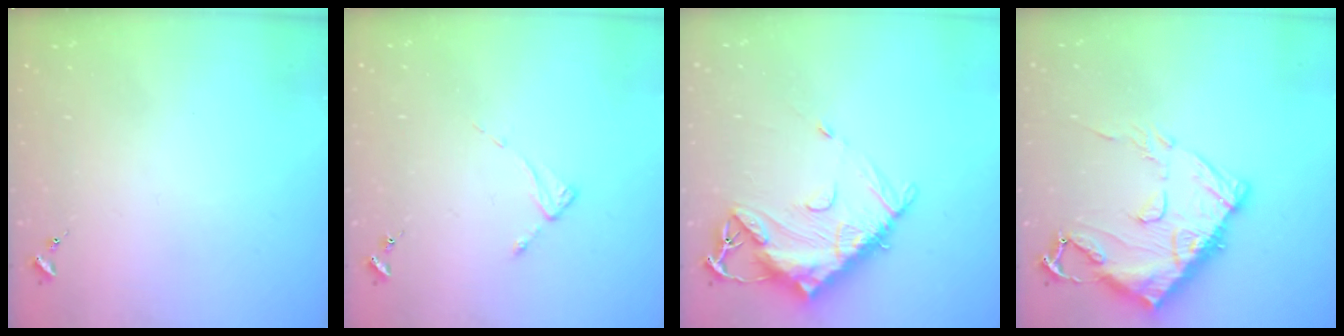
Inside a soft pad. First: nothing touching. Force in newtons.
{"total": 2.6, "press": 2.6, "slide": 0.2}
{"total": 14.5, "press": 14.4, "slide": 1.4}
{"total": 15.5, "press": 15.5, "slide": 1.4}